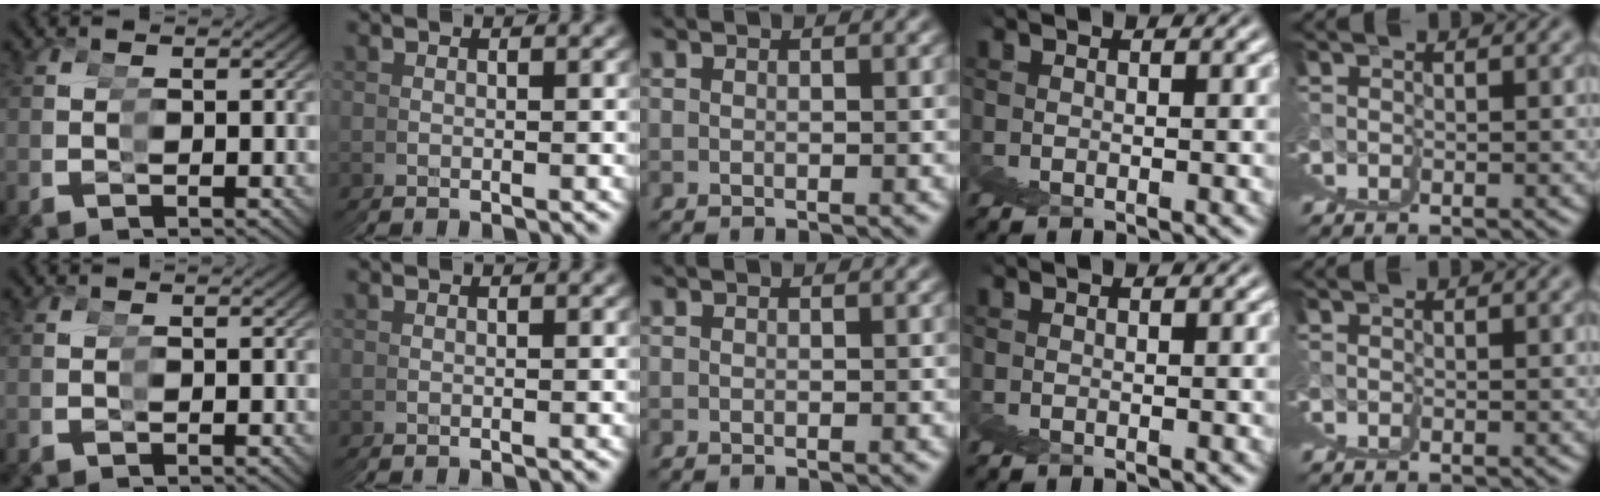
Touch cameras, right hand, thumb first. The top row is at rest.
{}